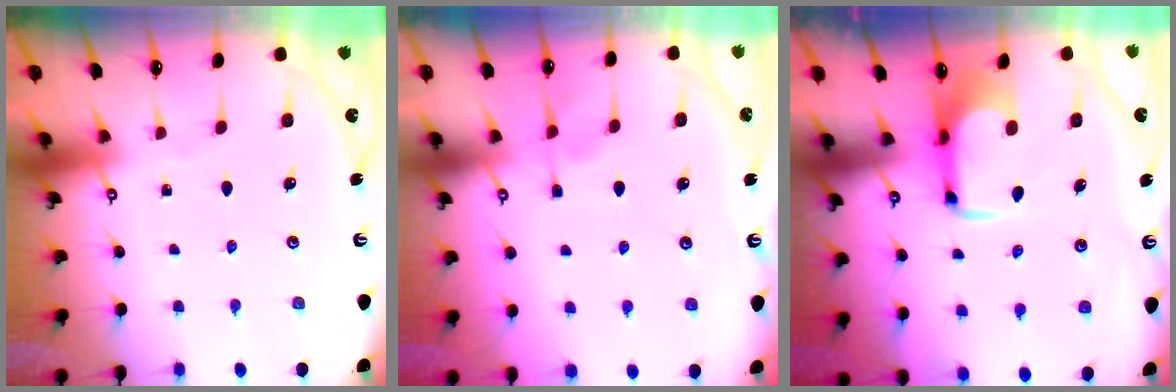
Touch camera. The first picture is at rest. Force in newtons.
{"total": 0.9, "press": 0.2, "slide": 0.9}
{"total": 5.2, "press": 5.0, "slide": 1.4}